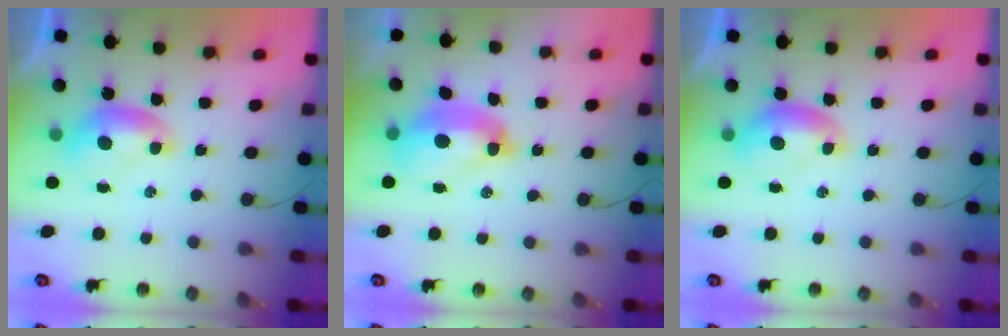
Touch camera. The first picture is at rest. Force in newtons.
{"total": 6.4, "press": 6.3, "slide": 1.2}
{"total": 0.0}